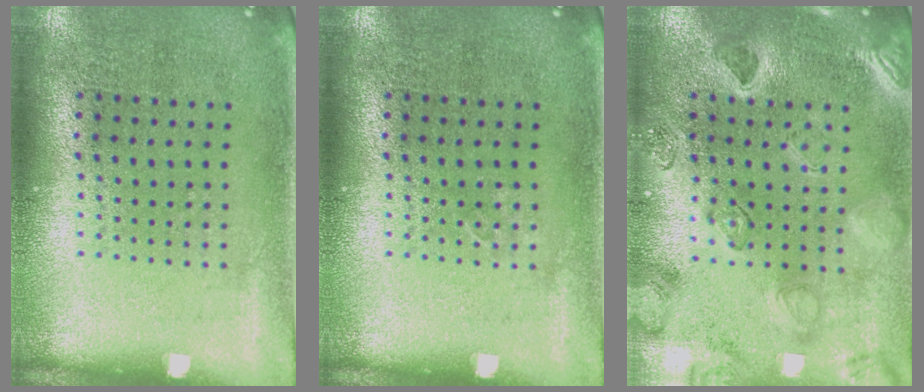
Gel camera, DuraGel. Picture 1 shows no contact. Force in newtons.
{"total": 0.5, "press": 0.5, "slide": 0.0}
{"total": 2.5, "press": 2.5, "slide": 0.5}